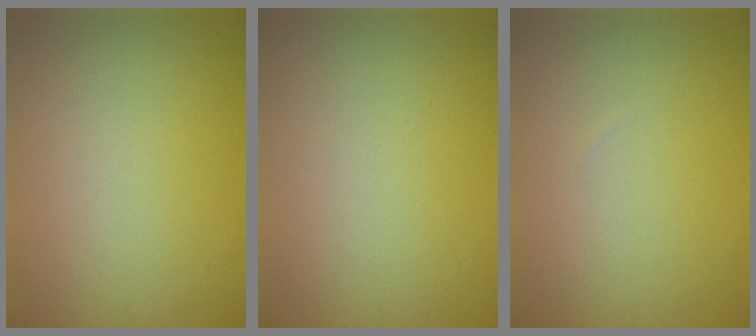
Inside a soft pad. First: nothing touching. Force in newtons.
{"total": 0.0}
{"total": 0.0}